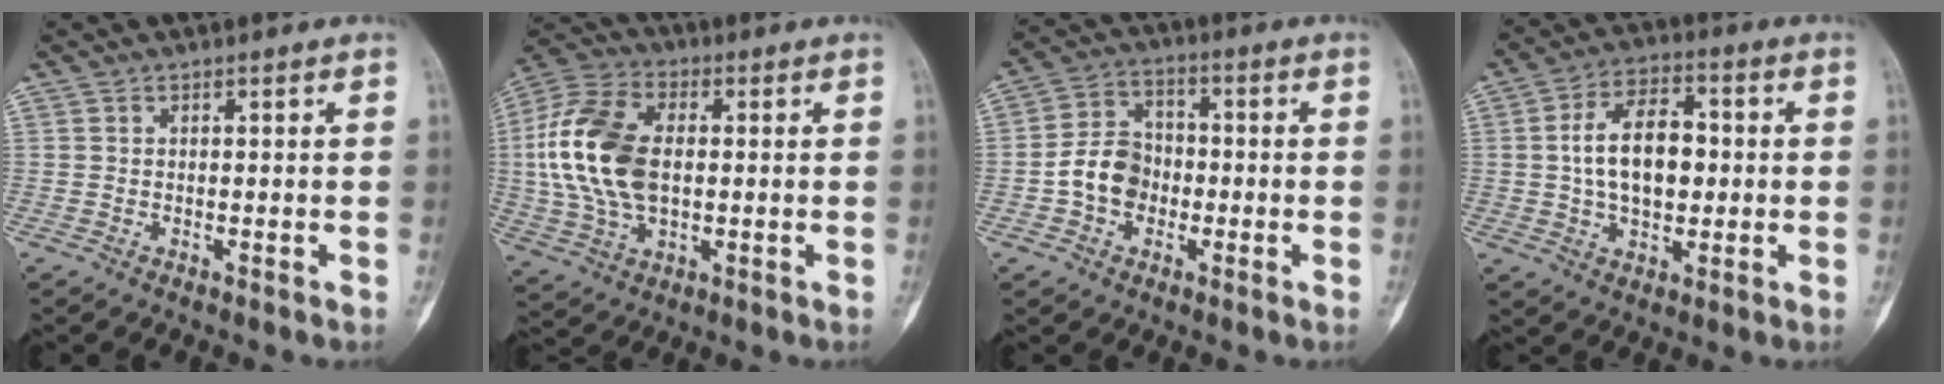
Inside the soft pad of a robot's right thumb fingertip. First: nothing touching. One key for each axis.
{"total": 18.1, "fx": 1.0, "fy": 11.1, "fz": 14.3, "tx": -0.293, "ty": 0.011, "tz": 0.019}
{"total": 8.8, "fx": -1.9, "fy": 7.1, "fz": 4.9, "tx": -0.070, "ty": 0.032, "tz": -0.044}
{"total": 12.8, "fx": 0.6, "fy": 7.7, "fz": 10.2, "tx": -0.155, "ty": 0.014, "tz": 0.008}